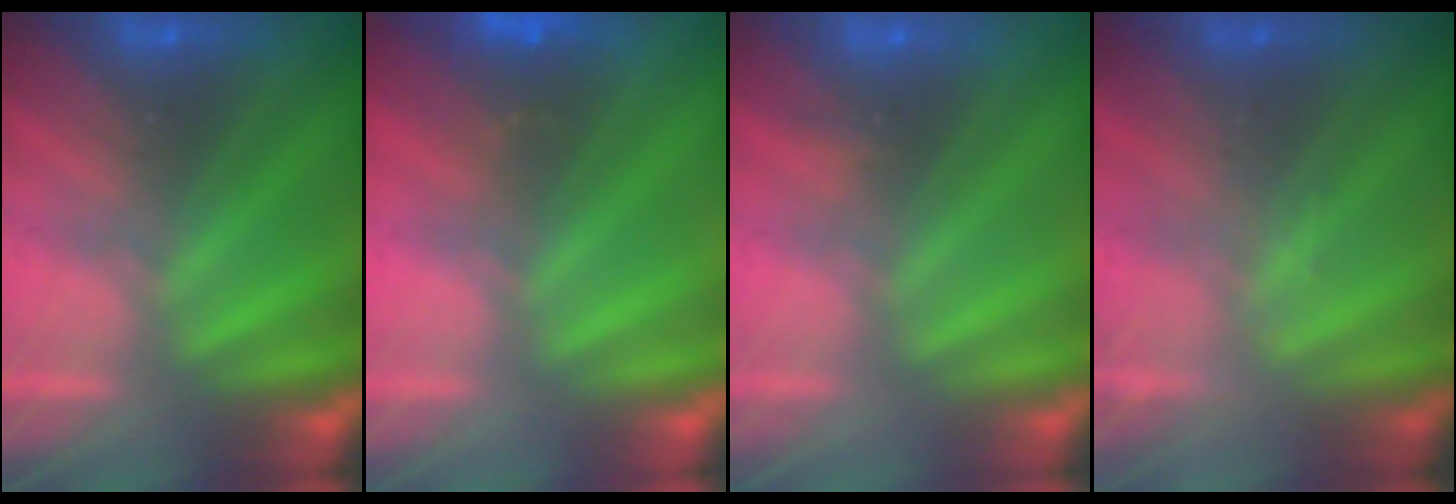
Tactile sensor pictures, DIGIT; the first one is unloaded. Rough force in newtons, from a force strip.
{"total": 4.6}
{"total": 2.3}
{"total": 1.9}